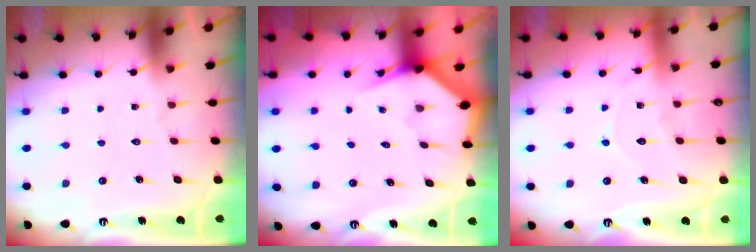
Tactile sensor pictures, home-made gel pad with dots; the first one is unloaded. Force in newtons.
{"total": 2.7, "press": 2.7, "slide": 0.1}
{"total": 7.2, "press": 7.1, "slide": 0.8}